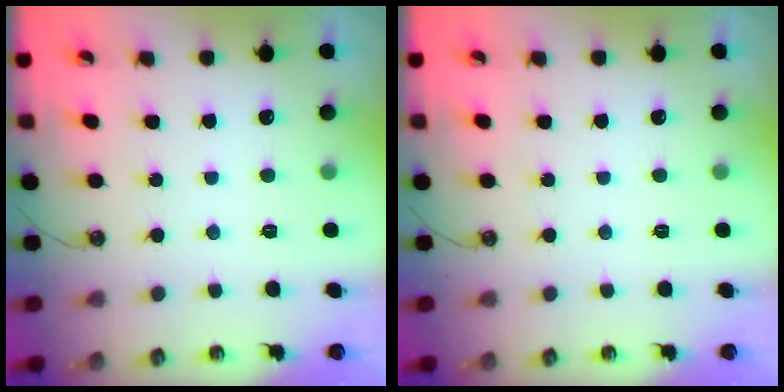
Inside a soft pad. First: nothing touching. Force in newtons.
{"total": 0.0}